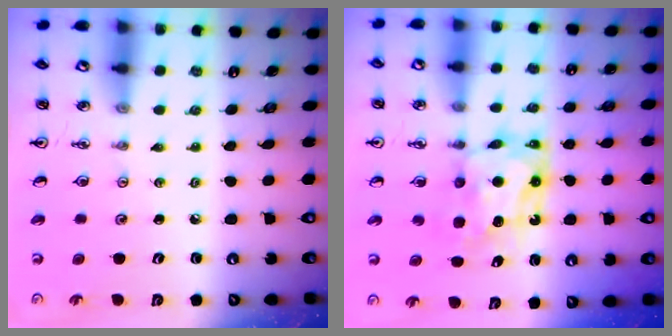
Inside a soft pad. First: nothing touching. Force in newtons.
{"total": 7.2, "press": 7.2, "slide": 0.6}